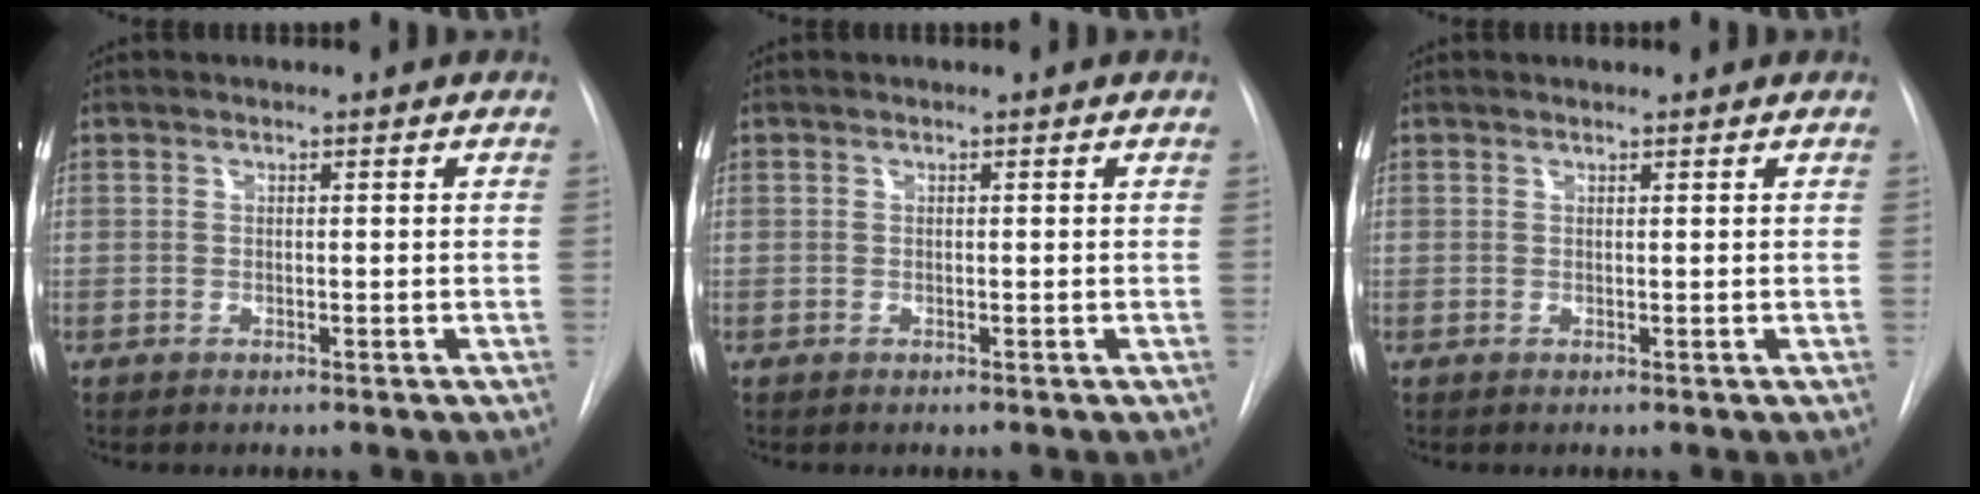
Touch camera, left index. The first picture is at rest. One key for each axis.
{"total": 0.0}
{"total": 0.0}